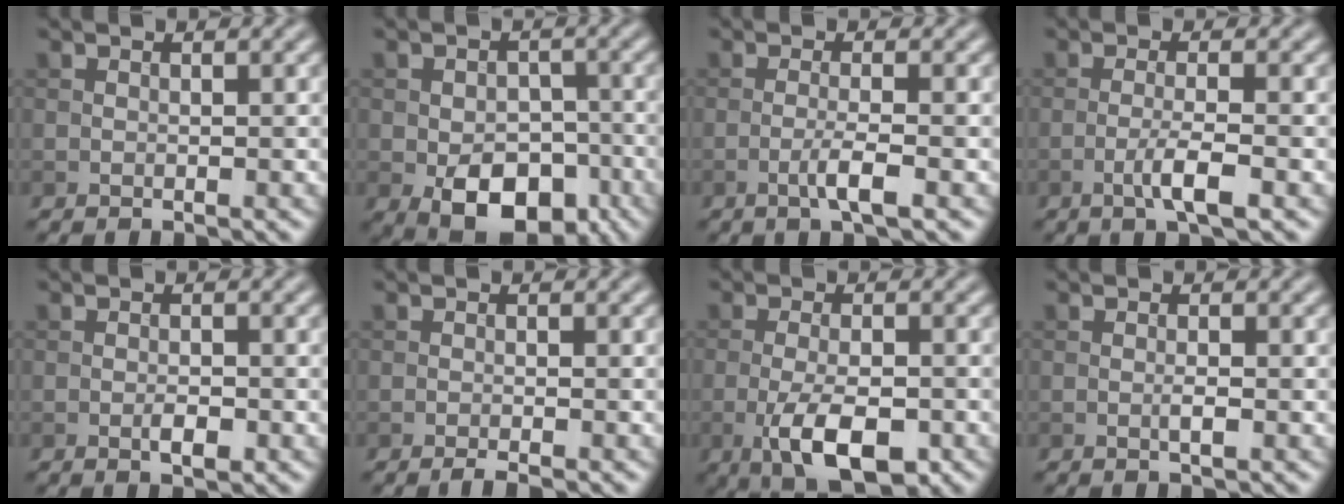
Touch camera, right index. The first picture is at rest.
{"total": 7.8, "force": [-3.3, 4.8, 5.2], "torque": [-0.083, -0.015, -0.049]}
{"total": 2.5, "force": [-1.0, 0.2, 2.3], "torque": [-0.042, 0.005, -0.024]}
{"total": 3.0, "force": [-1.3, 0.4, 2.7], "torque": [-0.049, 0.006, -0.028]}
{"total": 1.6, "force": [-0.7, 0.5, 1.4], "torque": [-0.024, 0.000, -0.012]}
{"total": 1.4, "force": [-1.0, 0.1, 0.9], "torque": [-0.013, 0.001, -0.018]}
{"total": 6.1, "force": [-2.4, 2.4, 5.1], "torque": [-0.095, -0.007, -0.040]}
{"total": 0.9, "force": [-0.3, 0.1, 0.9], "torque": [-0.018, 0.000, -0.007]}